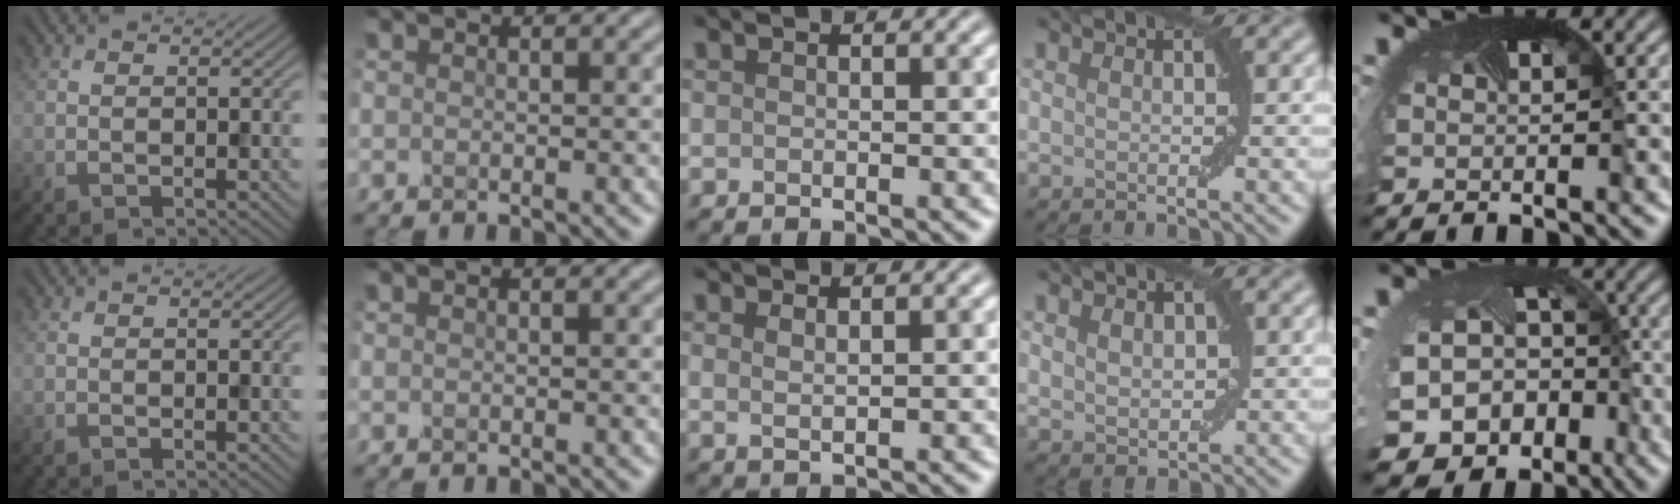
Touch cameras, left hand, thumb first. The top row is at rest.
{"middle": {"total": 1.1, "force": [0.6, 0.3, 0.8], "torque": [-0.016, -0.003, 0.013]}, "ring": {"total": 1.5, "force": [0.7, 1.1, 0.9], "torque": [-0.015, -0.001, 0.018]}, "little": {"total": 16.3, "force": [-8.8, 12.6, 5.3], "torque": [-0.111, -0.083, -0.106]}}